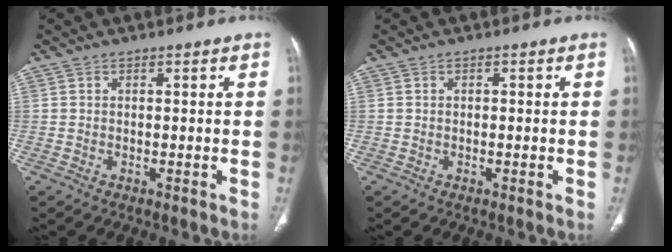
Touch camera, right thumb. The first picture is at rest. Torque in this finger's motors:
{"motor_torque": [-0.19, -0.31, -0.14, 0.45, 0.02]}